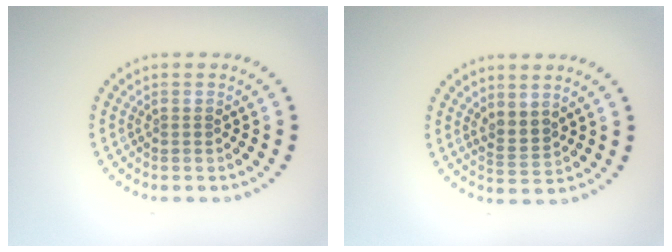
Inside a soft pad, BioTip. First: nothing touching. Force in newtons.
{"total": 2.0, "press": 1.6, "slide": 1.2}